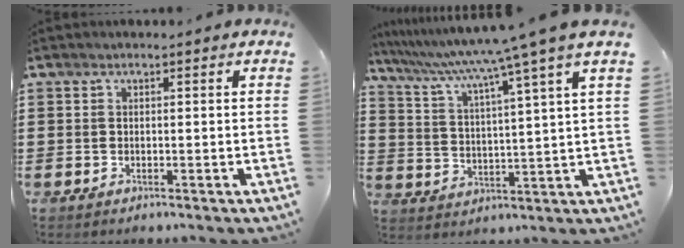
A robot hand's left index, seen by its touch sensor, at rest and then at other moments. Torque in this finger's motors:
{"motor_torque": [1.11, -1.03, 0.85, 0.20]}